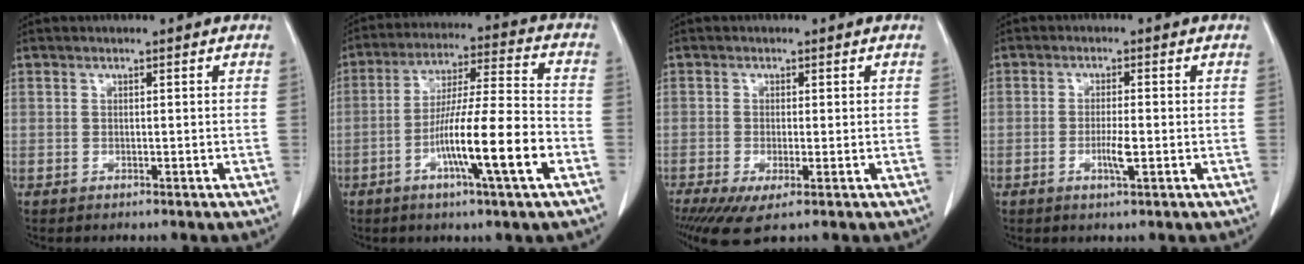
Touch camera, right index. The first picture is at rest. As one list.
[{"total": 14.3, "force": [-5.3, 0.0, 13.3], "torque": [-0.229, -0.002, -0.092]}, {"total": 5.9, "force": [-3.1, 1.4, 4.9], "torque": [-0.083, -0.019, -0.054]}, {"total": 3.2, "force": [-0.9, 0.2, 3.0], "torque": [-0.056, -0.001, -0.015]}]